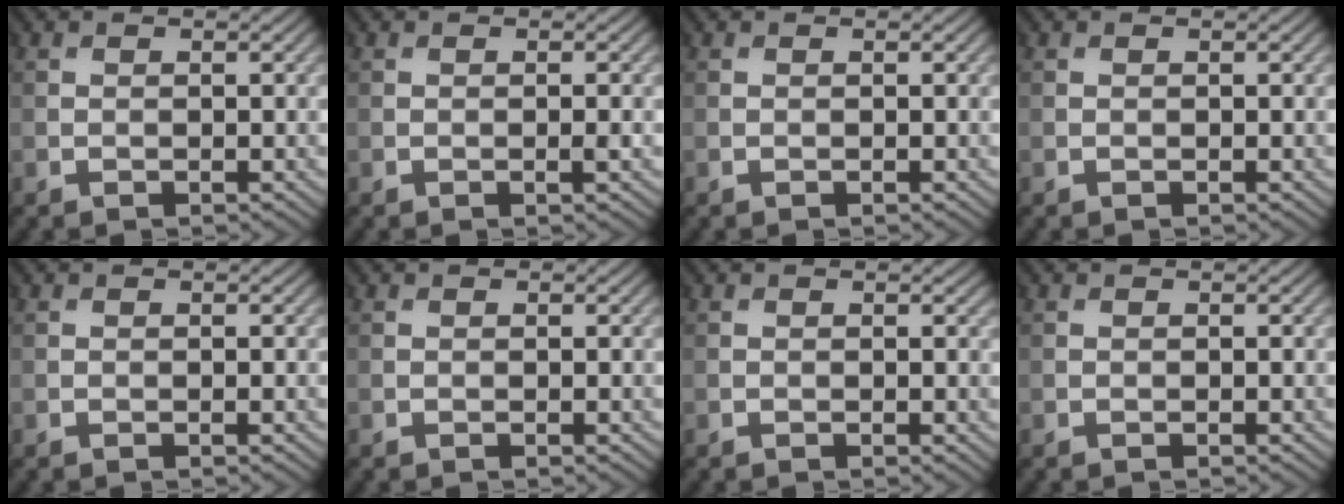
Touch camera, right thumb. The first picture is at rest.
{"total": 0.5, "force": [-0.2, -0.4, 0.3], "torque": [-0.006, -0.001, -0.003]}
{"total": 0.0}
{"total": 0.0}
{"total": 0.0}
{"total": 0.0}
{"total": 1.0, "force": [0.2, 0.3, 0.9], "torque": [-0.014, -0.001, 0.003]}
{"total": 0.0}